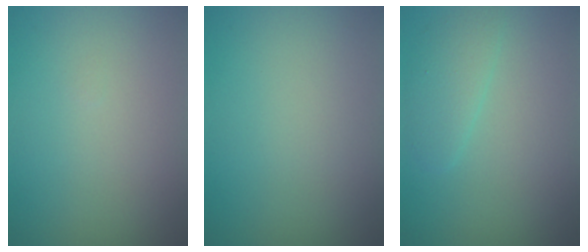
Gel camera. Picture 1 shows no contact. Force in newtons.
{"total": 0.0}
{"total": 2.2, "press": 2.2, "slide": 0.2}